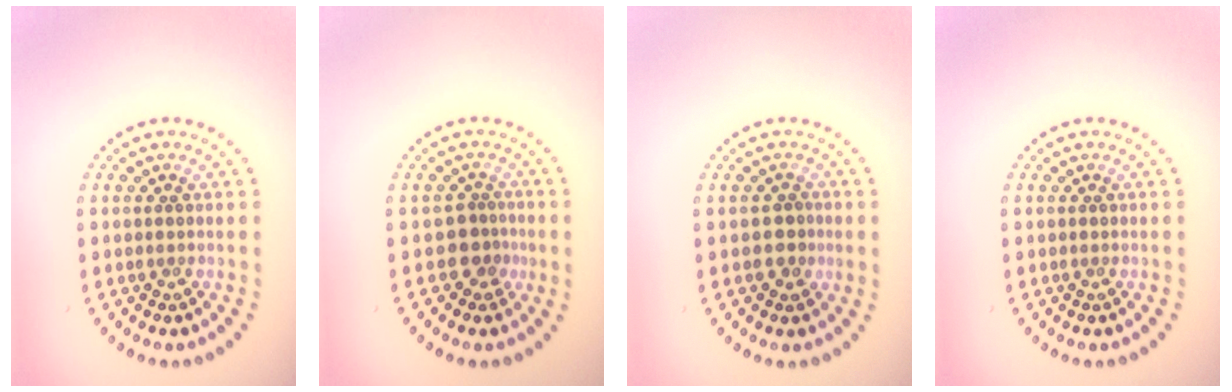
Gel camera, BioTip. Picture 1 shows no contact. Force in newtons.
{"total": 2.2, "press": 1.7, "slide": 1.4}
{"total": 1.7, "press": 1.6, "slide": 0.5}
{"total": 0.0}